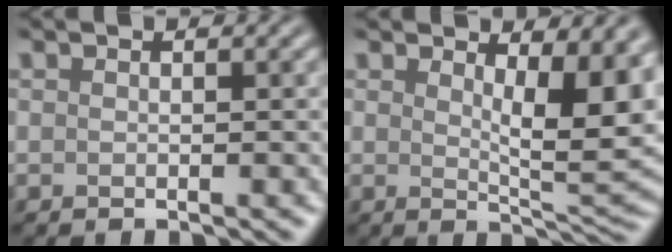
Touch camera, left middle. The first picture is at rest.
{"total": 7.0, "force": [2.3, 2.2, 6.3], "torque": [-0.086, -0.011, 0.041]}